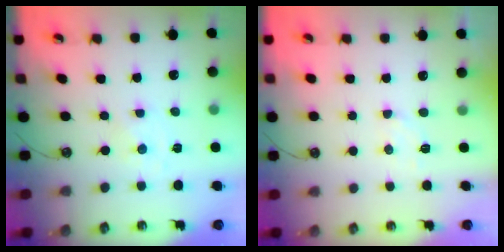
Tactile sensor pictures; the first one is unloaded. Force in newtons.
{"total": 4.9, "press": 4.8, "slide": 0.6}